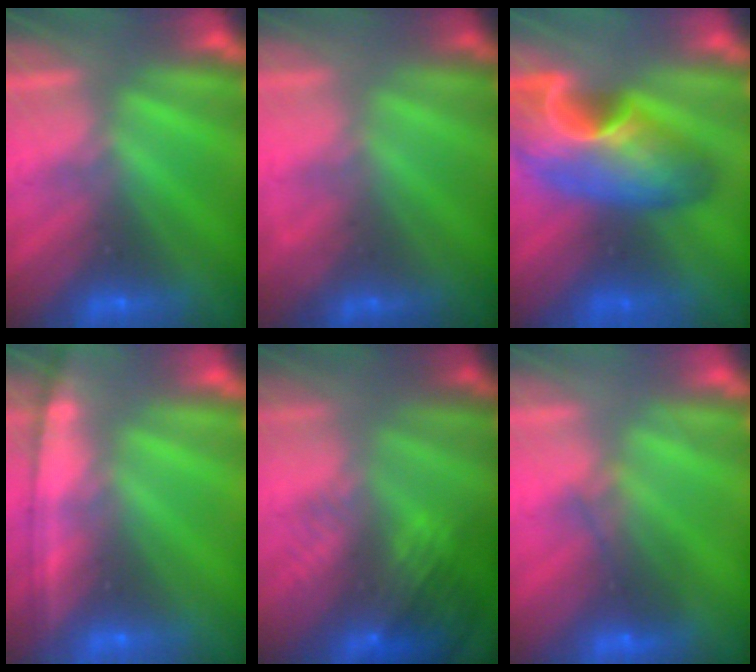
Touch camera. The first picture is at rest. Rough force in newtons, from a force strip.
{"total": 1.7}
{"total": 7.9}
{"total": 1.3}
{"total": 8.0}
{"total": 4.5}